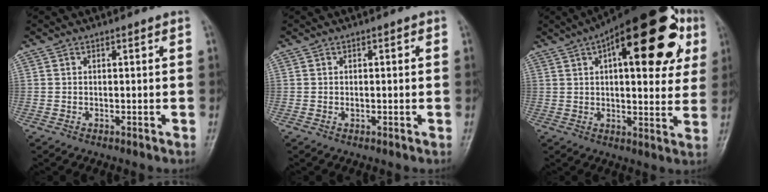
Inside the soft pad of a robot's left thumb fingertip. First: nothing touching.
{"total": 1.0, "force": [0.0, 0.7, 0.7], "torque": [-0.004, 0.004, -0.001]}
{"total": 26.4, "force": [9.9, 10.9, 21.9], "torque": [-0.281, 0.020, 0.131]}